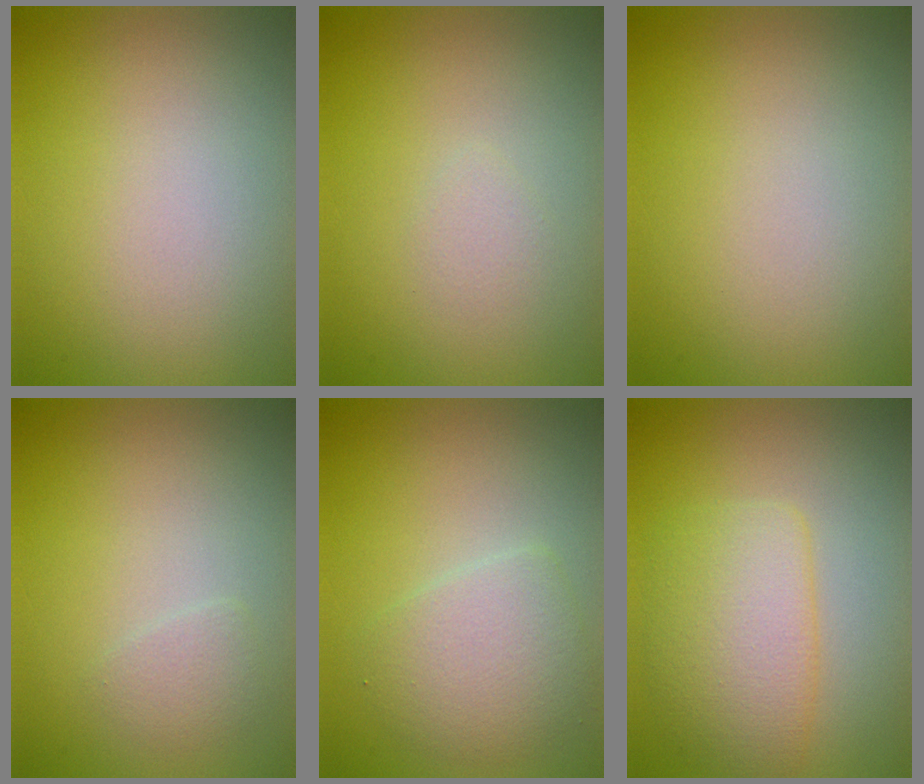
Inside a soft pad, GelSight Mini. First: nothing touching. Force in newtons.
{"total": 0.7, "press": 0.7, "slide": 0.0}
{"total": 0.0}
{"total": 1.0, "press": 1.0, "slide": 0.0}
{"total": 3.1, "press": 3.1, "slide": 0.1}
{"total": 4.4, "press": 4.4, "slide": 0.0}